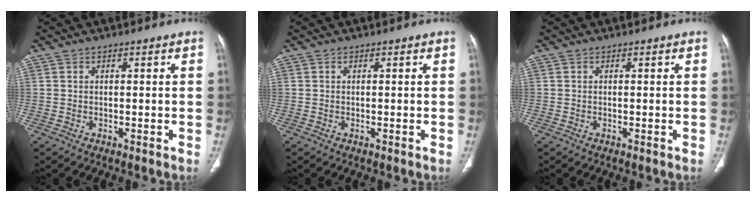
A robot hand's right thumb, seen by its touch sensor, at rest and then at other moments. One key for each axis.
{"total": 0.0}
{"total": 0.0}